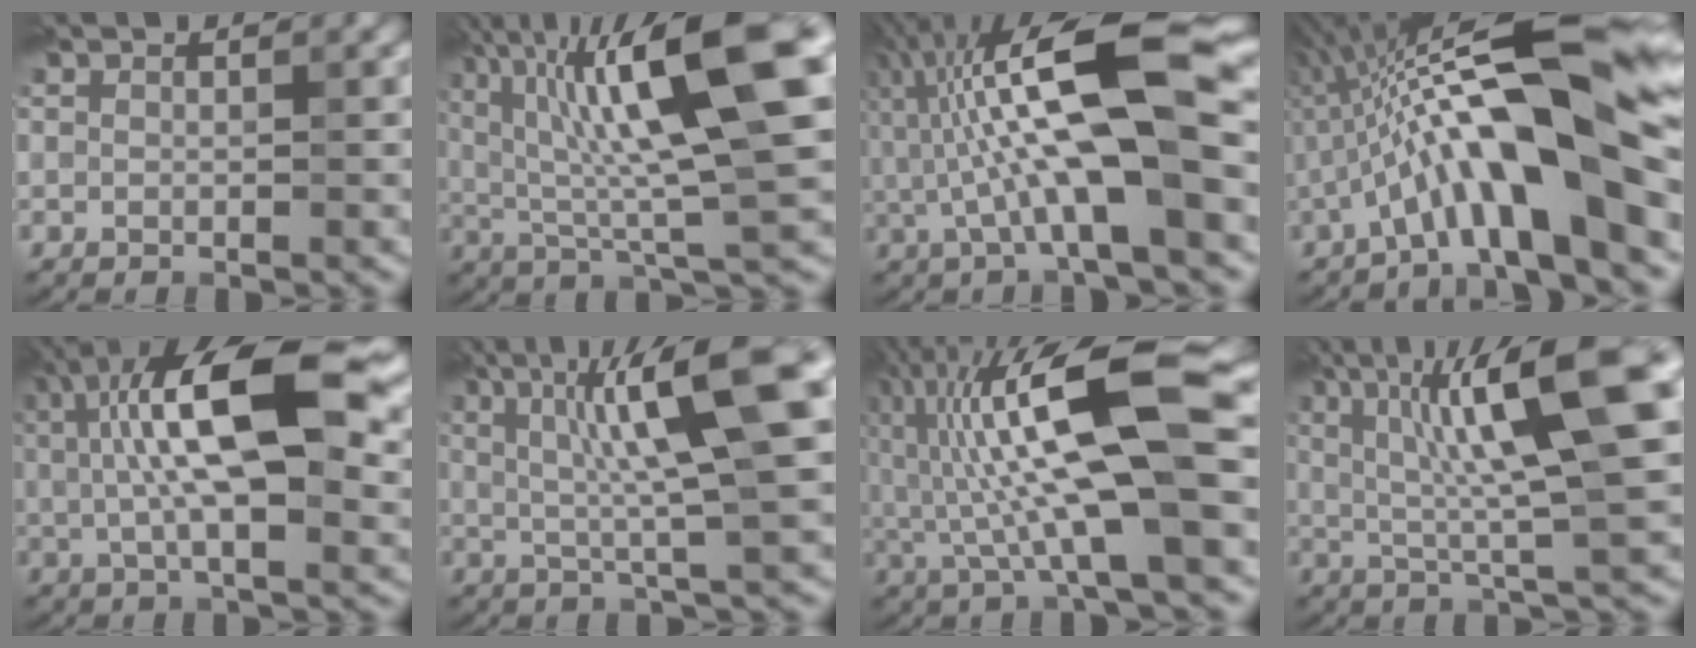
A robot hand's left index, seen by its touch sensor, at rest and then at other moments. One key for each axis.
{"total": 14.6, "fx": 4.4, "fy": 3.2, "fz": 13.6, "tx": -0.220, "ty": 0.020, "tz": 0.072}
{"total": 13.1, "fx": 1.5, "fy": 3.6, "fz": 12.6, "tx": -0.222, "ty": 0.023, "tz": 0.015}
{"total": 13.7, "fx": -1.6, "fy": 2.6, "fz": 13.3, "tx": -0.216, "ty": 0.031, "tz": -0.028}
{"total": 14.0, "fx": 3.1, "fy": 5.3, "fz": 12.6, "tx": -0.201, "ty": 0.021, "tz": 0.039}
{"total": 11.3, "fx": 2.8, "fy": 1.9, "fz": 10.8, "tx": -0.167, "ty": 0.012, "tz": 0.048}
{"total": 13.7, "fx": 0.9, "fy": 3.6, "fz": 13.1, "tx": -0.243, "ty": 0.023, "tz": 0.008}
{"total": 12.6, "fx": 3.3, "fy": 2.3, "fz": 12.0, "tx": -0.194, "ty": 0.016, "tz": 0.057}